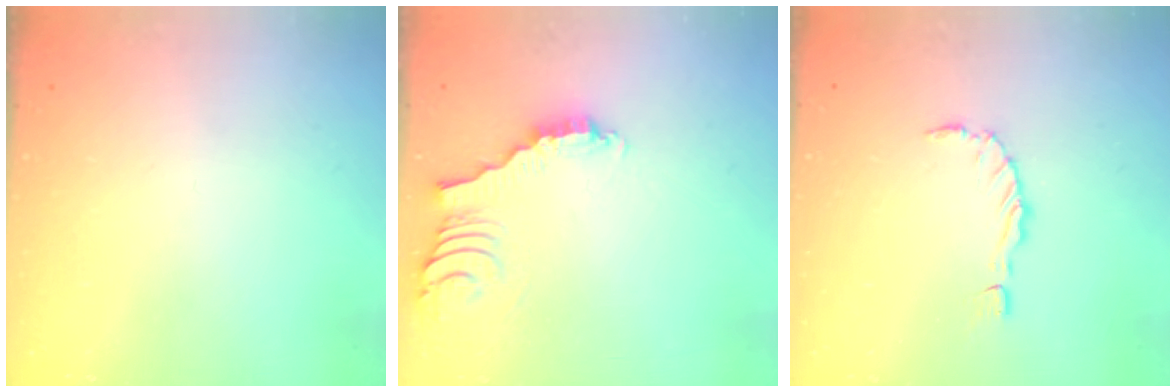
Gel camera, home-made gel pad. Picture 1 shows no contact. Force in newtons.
{"total": 3.4, "press": 3.4, "slide": 0.2}
{"total": 0.0}